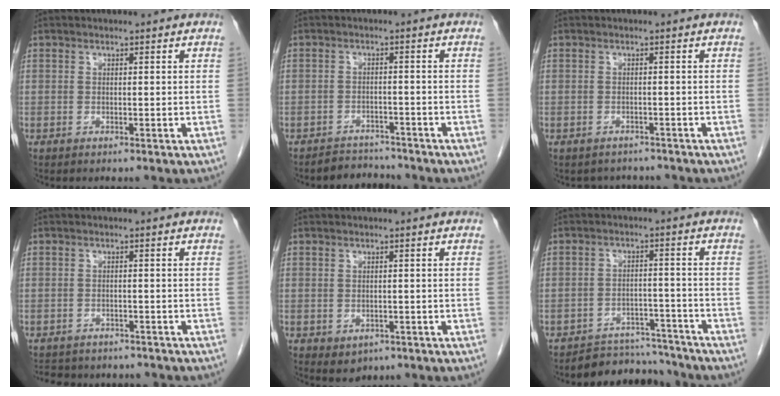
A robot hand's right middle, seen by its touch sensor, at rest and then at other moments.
{"total": 3.6, "force": [-3.3, 1.0, -0.9], "torque": [0.016, 0.000, -0.052]}
{"total": 3.3, "force": [-3.0, 1.4, -0.1], "torque": [-0.004, 0.002, -0.041]}
{"total": 9.1, "force": [-8.0, 3.4, 2.4], "torque": [-0.051, 0.002, -0.099]}
{"total": 2.5, "force": [-1.1, 1.9, 1.2], "torque": [-0.013, 0.000, -0.002]}
{"total": 7.9, "force": [-7.5, 2.3, -0.4], "torque": [0.018, 0.018, -0.111]}